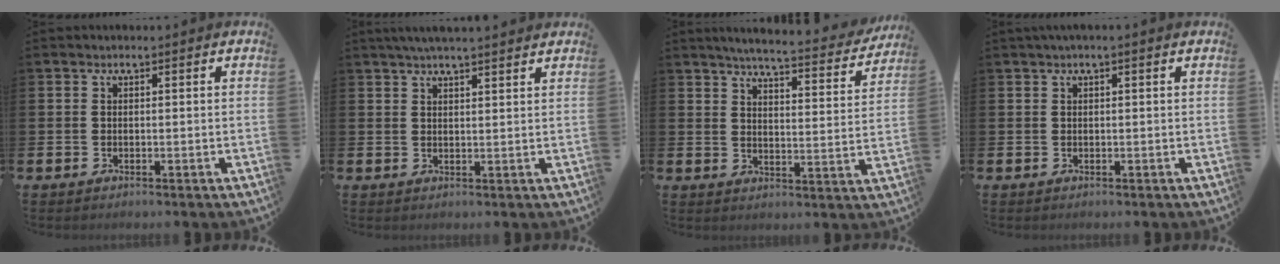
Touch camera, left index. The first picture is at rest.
{"total": 3.4, "force": [3.2, -0.1, 1.1], "torque": [-0.029, -0.005, 0.059]}
{"total": 5.5, "force": [5.2, 0.1, 1.8], "torque": [-0.044, -0.040, 0.085]}
{"total": 0.8, "force": [0.3, -0.1, 0.7], "torque": [-0.020, 0.005, 0.007]}